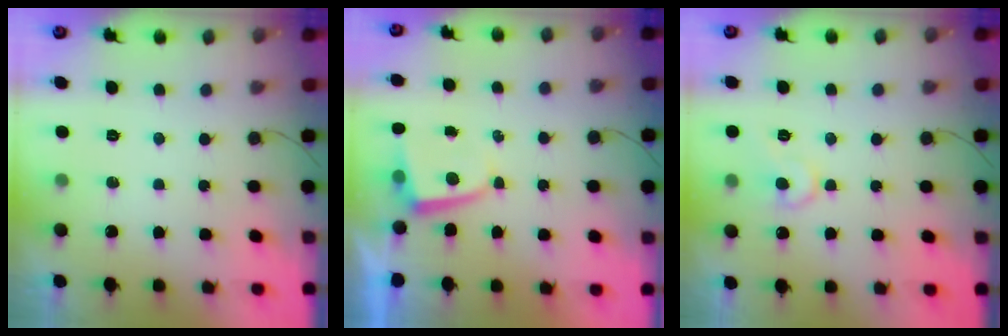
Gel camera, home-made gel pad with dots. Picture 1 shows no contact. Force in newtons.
{"total": 1.8, "press": 1.8, "slide": 0.3}
{"total": 8.7, "press": 8.7, "slide": 0.8}